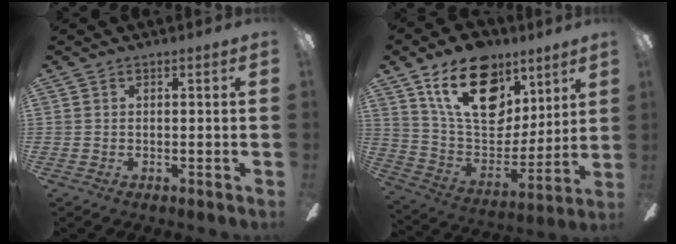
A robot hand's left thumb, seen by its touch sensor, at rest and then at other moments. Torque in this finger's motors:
{"motor_torque": [1.53, 1.43, 1.88, -0.89, 0.37]}